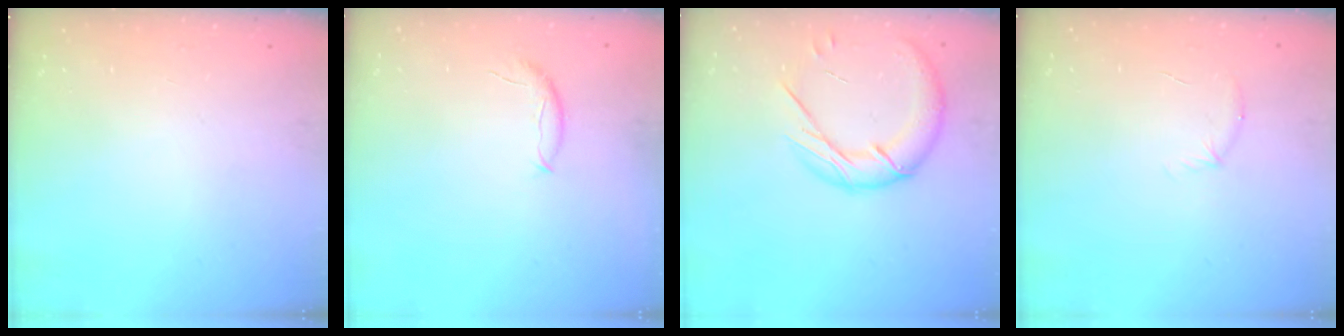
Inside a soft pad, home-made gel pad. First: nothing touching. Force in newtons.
{"total": 7.5, "press": 7.5, "slide": 0.9}
{"total": 15.9, "press": 15.7, "slide": 2.1}
{"total": 6.2, "press": 6.1, "slide": 1.3}